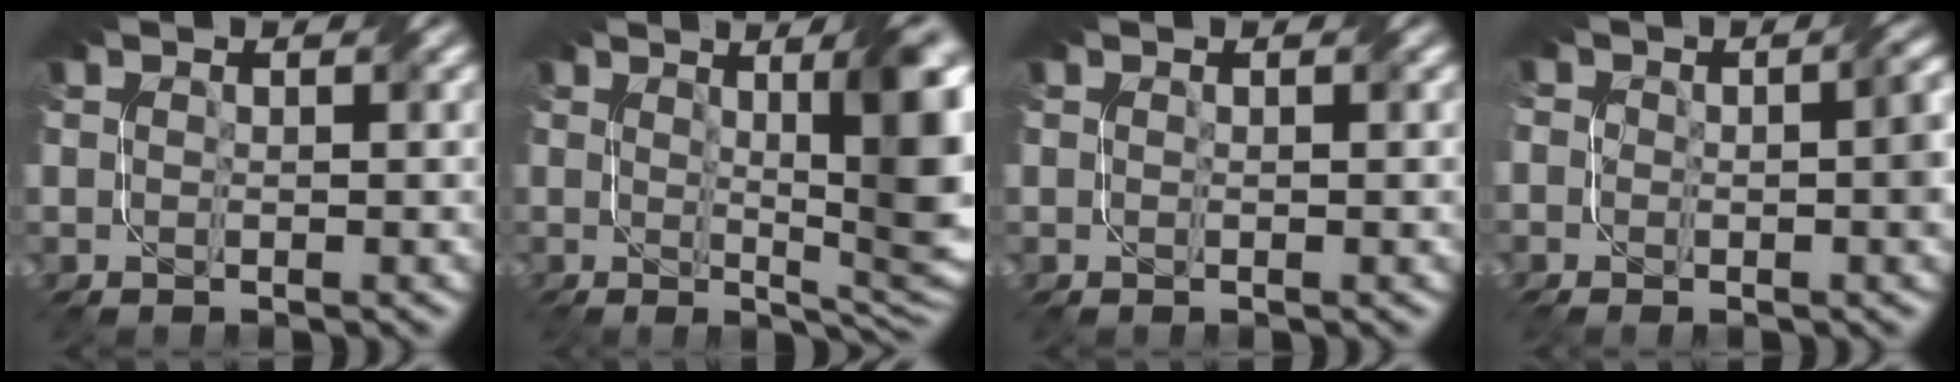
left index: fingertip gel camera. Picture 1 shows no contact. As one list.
[{"total": 11.4, "force": [1.9, 3.1, 10.8], "torque": [-0.113, 0.004, 0.026]}, {"total": 0.0}, {"total": 5.0, "force": [-0.6, 2.4, 4.4], "torque": [-0.054, -0.010, -0.008]}]